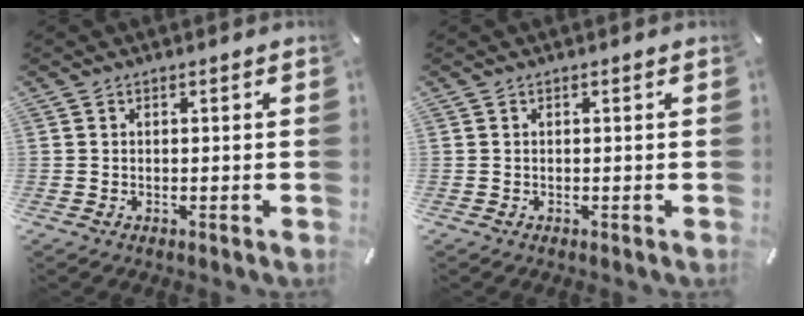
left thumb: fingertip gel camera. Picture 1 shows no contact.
{"total": 0.0}